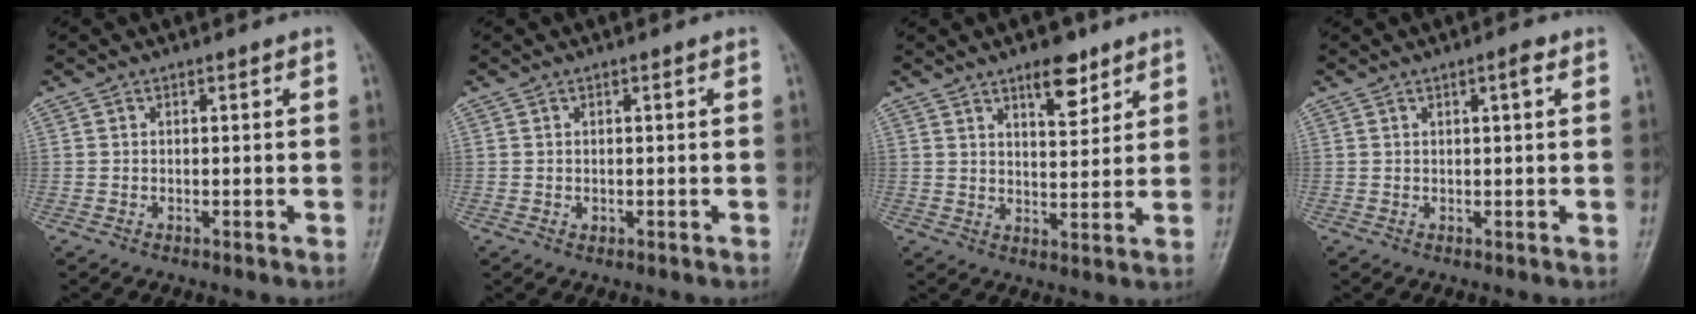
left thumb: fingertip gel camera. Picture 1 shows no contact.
{"total": 0.7, "force": [0.0, 0.5, 0.4], "torque": [-0.002, 0.000, 0.001]}
{"total": 6.9, "force": [4.5, 2.8, 4.4], "torque": [-0.045, -0.029, 0.068]}
{"total": 1.9, "force": [0.8, 0.3, 1.7], "torque": [-0.028, 0.001, 0.012]}